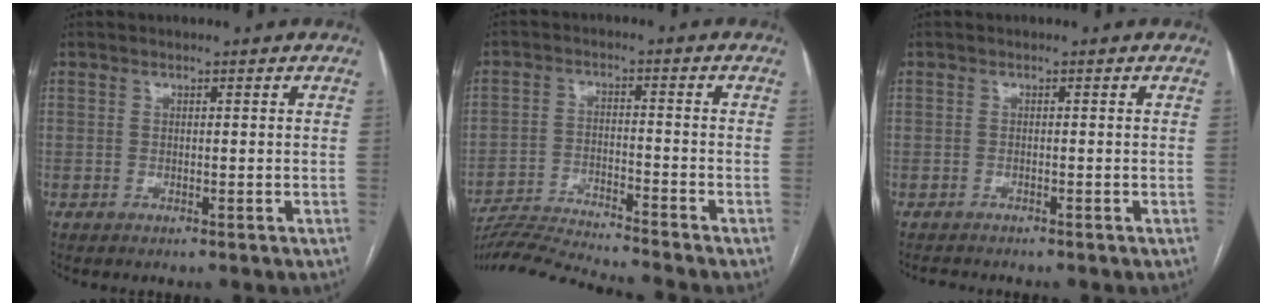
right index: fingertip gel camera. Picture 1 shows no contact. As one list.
[{"total": 12.1, "force": [-11.5, -2.1, 3.4], "torque": [-0.044, -0.009, -0.198]}, {"total": 1.6, "force": [-1.5, 0.2, 0.3], "torque": [-0.005, -0.004, -0.020]}]